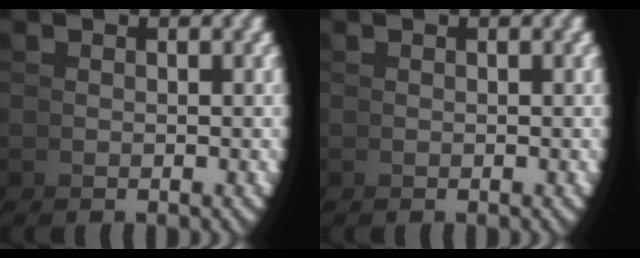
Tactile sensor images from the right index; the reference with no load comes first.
{"total": 0.0}